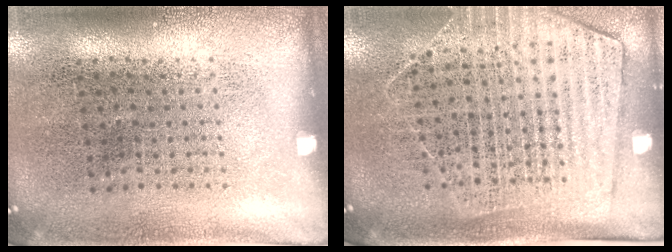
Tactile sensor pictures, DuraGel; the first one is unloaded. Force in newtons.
{"total": 1.7, "press": 1.5, "slide": 0.8}